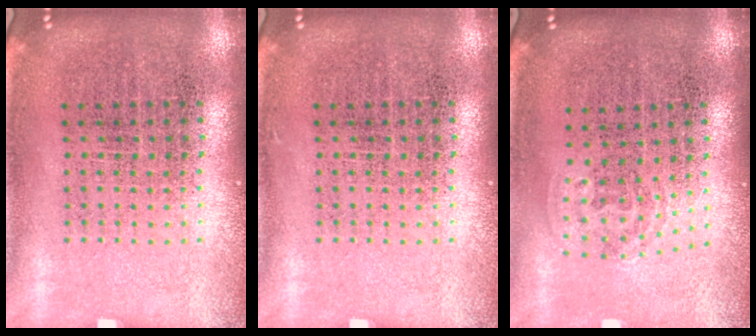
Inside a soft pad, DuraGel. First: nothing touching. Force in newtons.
{"total": 0.0}
{"total": 1.0, "press": 0.6, "slide": 0.7}